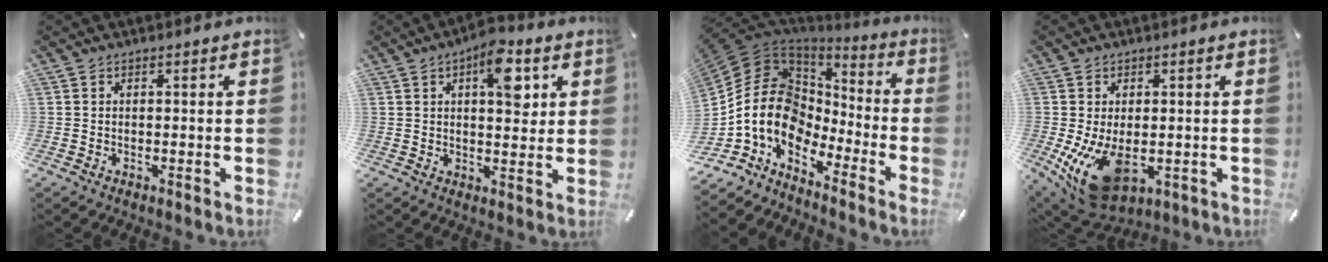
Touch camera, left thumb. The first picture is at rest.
{"total": 10.2, "force": [4.0, 5.0, 7.9], "torque": [-0.093, -0.018, 0.061]}
{"total": 14.4, "force": [-3.9, 10.9, 8.6], "torque": [-0.214, -0.006, -0.081]}
{"total": 12.0, "force": [-2.6, 7.4, 9.2], "torque": [-0.185, -0.007, -0.040]}